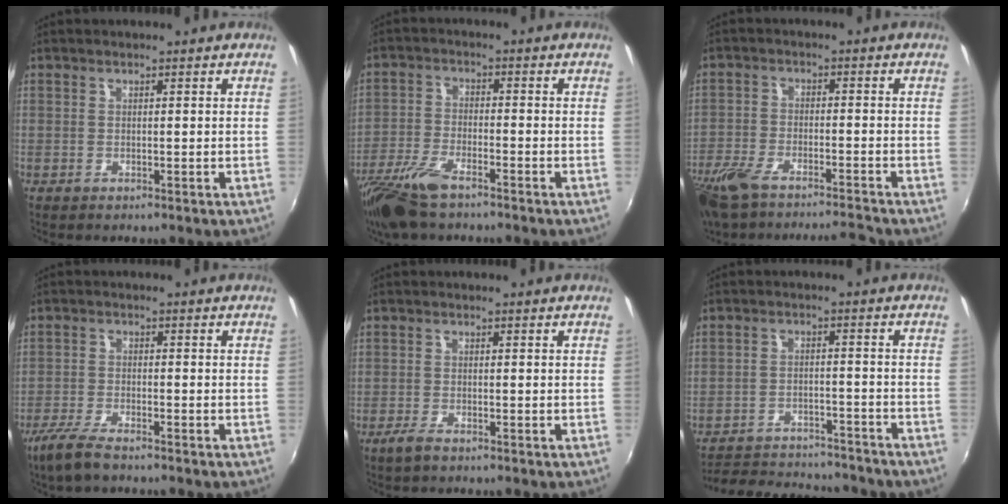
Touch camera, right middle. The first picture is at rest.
{"total": 10.5, "force": [-7.8, 3.0, 6.3], "torque": [-0.148, -0.028, -0.155]}
{"total": 12.0, "force": [-10.3, 1.9, 5.8], "torque": [-0.145, -0.019, -0.187]}
{"total": 6.7, "force": [-5.2, 1.5, 3.9], "torque": [-0.107, -0.019, -0.102]}
{"total": 2.5, "force": [-1.9, 0.6, 1.5], "torque": [-0.042, -0.004, -0.038]}
{"total": 19.5, "force": [-17.2, 5.5, 7.4], "torque": [-0.153, -0.002, -0.229]}